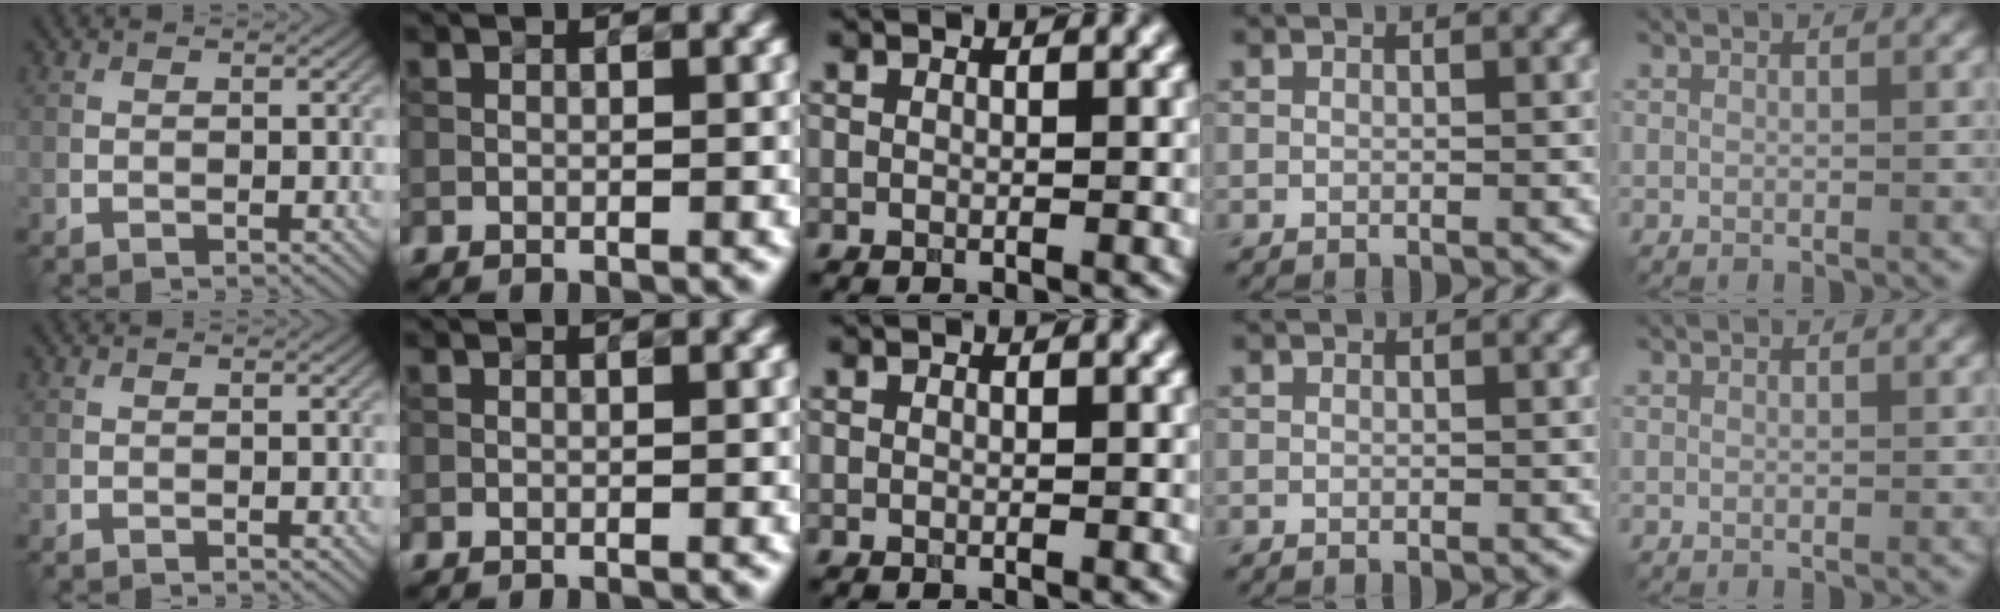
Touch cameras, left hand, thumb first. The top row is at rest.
{}